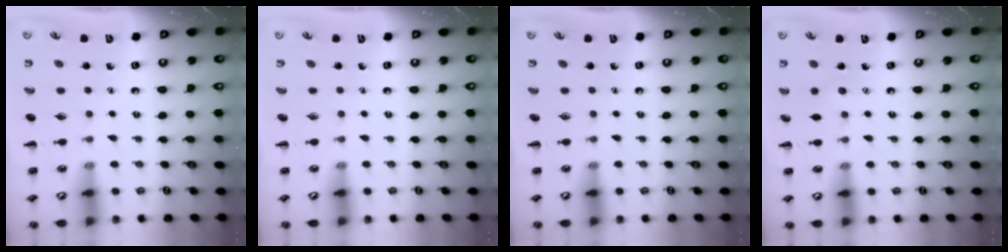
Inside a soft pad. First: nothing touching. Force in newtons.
{"total": 0.0}
{"total": 0.0}
{"total": 3.8, "press": 3.7, "slide": 1.0}